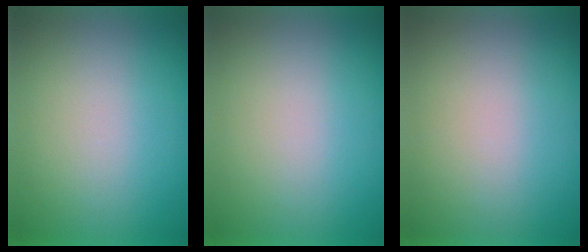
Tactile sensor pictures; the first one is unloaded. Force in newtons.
{"total": 1.1}
{"total": 1.2}